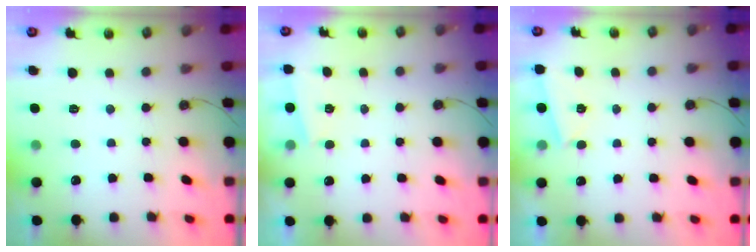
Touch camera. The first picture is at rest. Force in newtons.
{"total": 1.0, "press": 1.0, "slide": 0.3}
{"total": 2.5, "press": 1.5, "slide": 2.0}